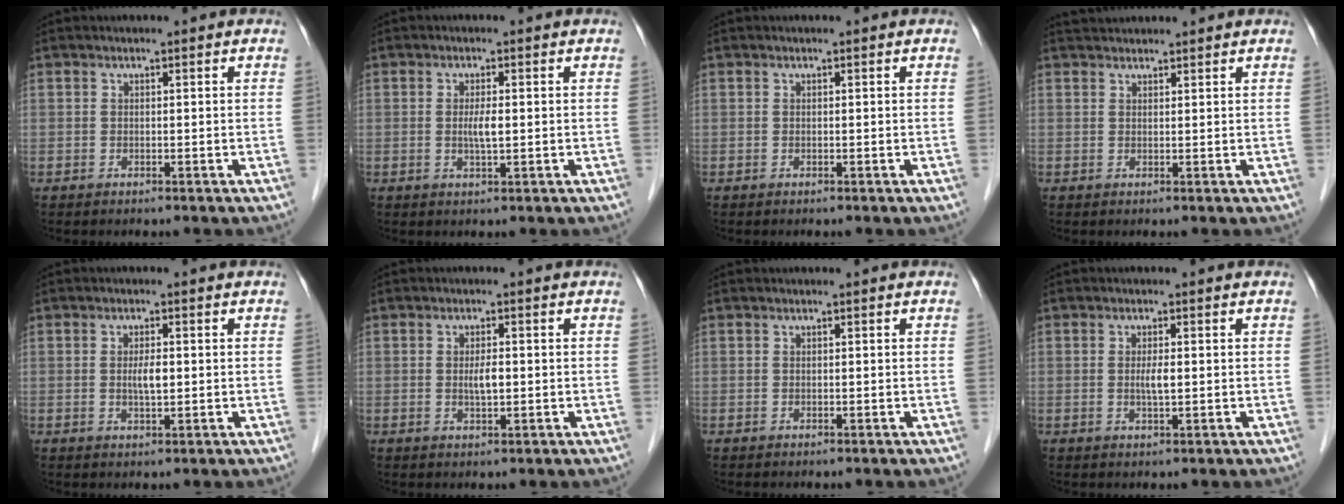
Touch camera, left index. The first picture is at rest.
{"total": 2.4, "force": [0.0, 0.3, 2.4], "torque": [-0.048, -0.002, 0.001]}
{"total": 0.0}
{"total": 2.6, "force": [2.5, 0.4, 0.4], "torque": [-0.006, 0.028, 0.046]}
{"total": 2.5, "force": [0.0, 0.6, 2.4], "torque": [-0.046, 0.001, 0.003]}
{"total": 2.4, "force": [-0.1, 0.7, 2.3], "torque": [-0.043, 0.001, 0.000]}
{"total": 0.0}
{"total": 2.0, "force": [0.0, 0.3, 2.0], "torque": [-0.040, -0.001, 0.001]}